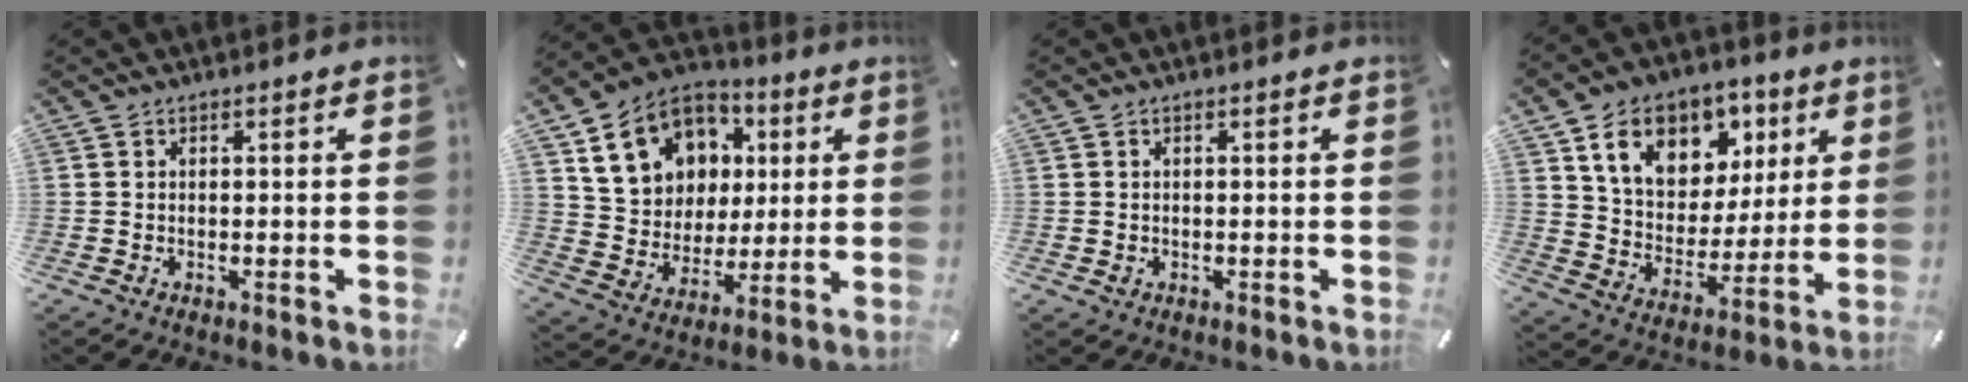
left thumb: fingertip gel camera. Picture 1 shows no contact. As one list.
[{"total": 15.7, "force": [5.1, 13.7, 5.6], "torque": [-0.099, -0.012, 0.108]}, {"total": 0.8, "force": [0.1, 0.8, 0.2], "torque": [-0.004, 0.006, 0.000]}, {"total": 14.5, "force": [7.8, 10.9, 5.7], "torque": [-0.109, -0.031, 0.148]}]